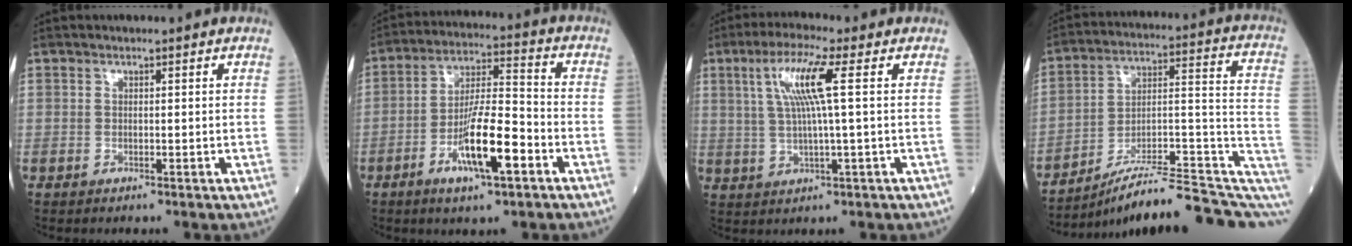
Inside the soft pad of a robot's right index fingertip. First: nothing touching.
{"total": 11.5, "force": [-5.0, 1.9, 10.2], "torque": [-0.184, -0.002, -0.088]}
{"total": 7.9, "force": [2.2, -0.4, 7.6], "torque": [-0.152, 0.011, 0.044]}
{"total": 19.1, "force": [-14.7, 2.2, 12.0], "torque": [-0.124, 0.055, -0.220]}